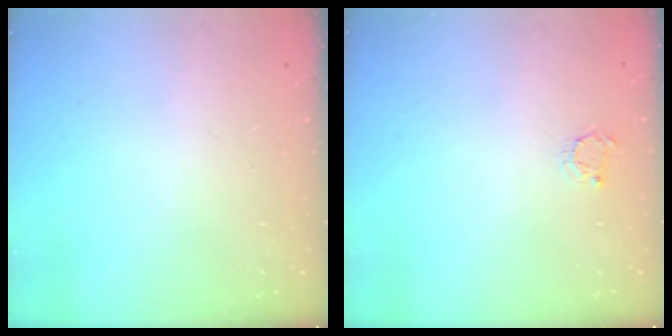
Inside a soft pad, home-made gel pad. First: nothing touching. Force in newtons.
{"total": 2.9, "press": 2.8, "slide": 0.4}